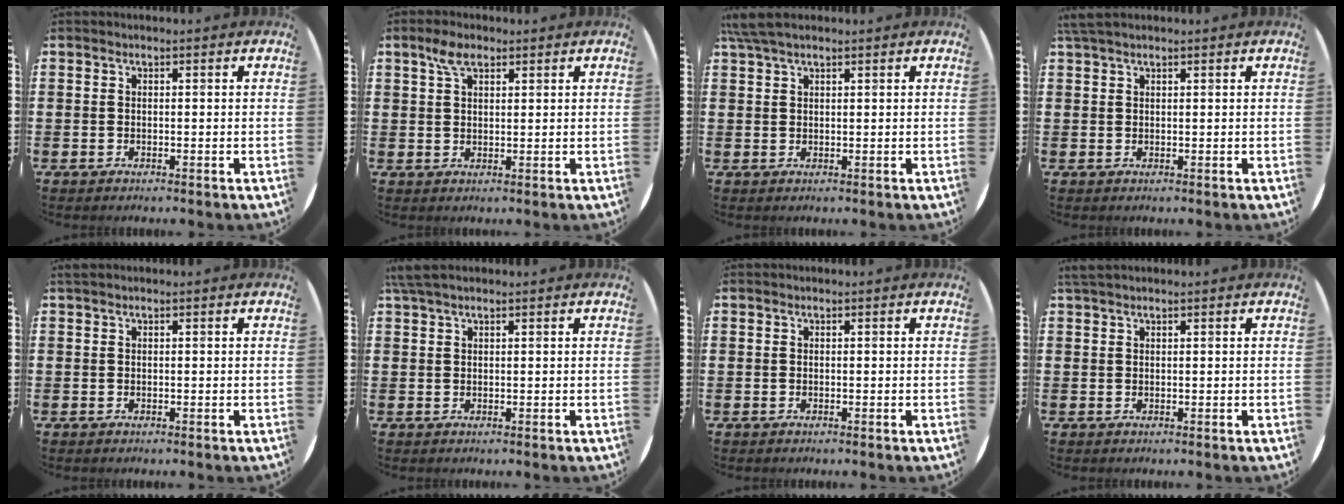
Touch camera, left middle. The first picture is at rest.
{"total": 3.5, "force": [2.3, 1.6, 2.1], "torque": [-0.038, 0.005, 0.039]}
{"total": 2.8, "force": [2.2, 0.7, 1.7], "torque": [-0.038, 0.005, 0.041]}
{"total": 1.3, "force": [1.1, 0.2, 0.6], "torque": [-0.014, 0.003, 0.021]}
{"total": 0.0}
{"total": 1.8, "force": [1.4, 0.3, 1.0], "torque": [-0.023, 0.004, 0.026]}
{"total": 0.0}
{"total": 0.8, "force": [0.8, 0.0, 0.2], "torque": [-0.006, 0.002, 0.015]}